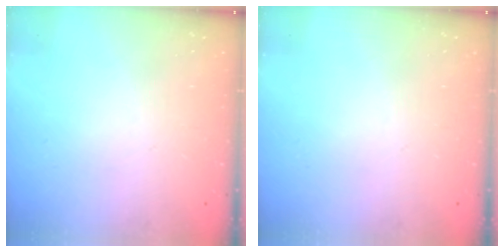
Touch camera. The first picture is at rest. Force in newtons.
{"total": 0.0}